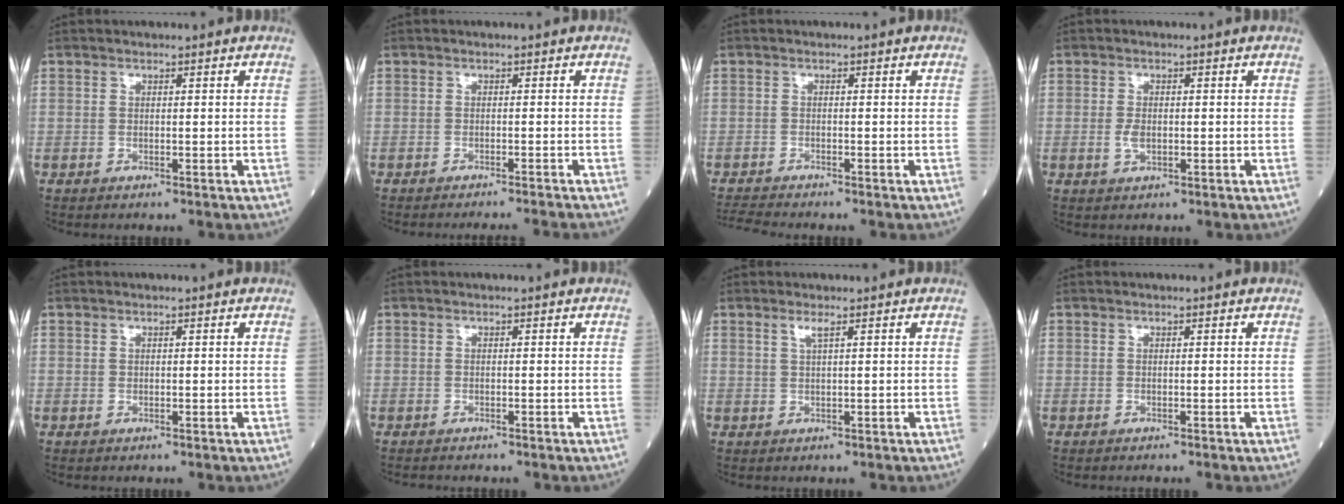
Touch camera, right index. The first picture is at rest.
{"total": 5.5, "force": [-5.2, -1.3, 1.4], "torque": [-0.006, -0.014, -0.064]}
{"total": 2.8, "force": [-2.6, -1.0, 0.2], "torque": [-0.017, -0.019, -0.051]}
{"total": 2.1, "force": [-0.4, 1.1, 1.8], "torque": [-0.042, -0.002, -0.005]}
{"total": 0.0}
{"total": 0.9, "force": [-0.8, 0.1, 0.2], "torque": [-0.012, -0.003, -0.013]}
{"total": 1.3, "force": [0.7, -0.2, 1.1], "torque": [-0.028, 0.000, 0.016]}
{"total": 0.0}